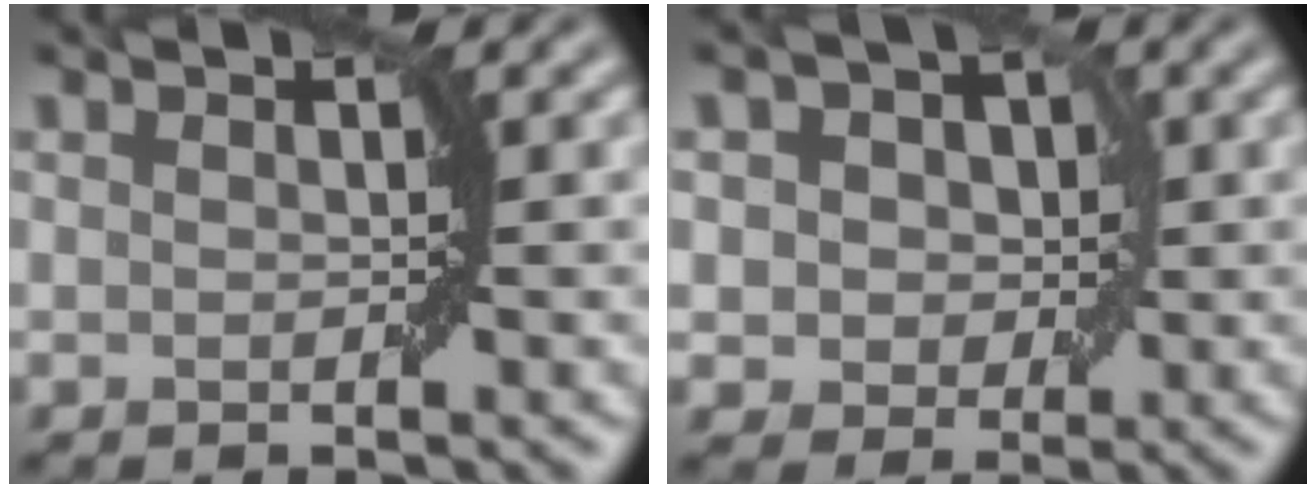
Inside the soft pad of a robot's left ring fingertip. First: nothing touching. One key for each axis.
{"total": 5.5, "fx": 1.6, "fy": 4.5, "fz": 2.8, "tx": -0.029, "ty": 0.023, "tz": 0.004}